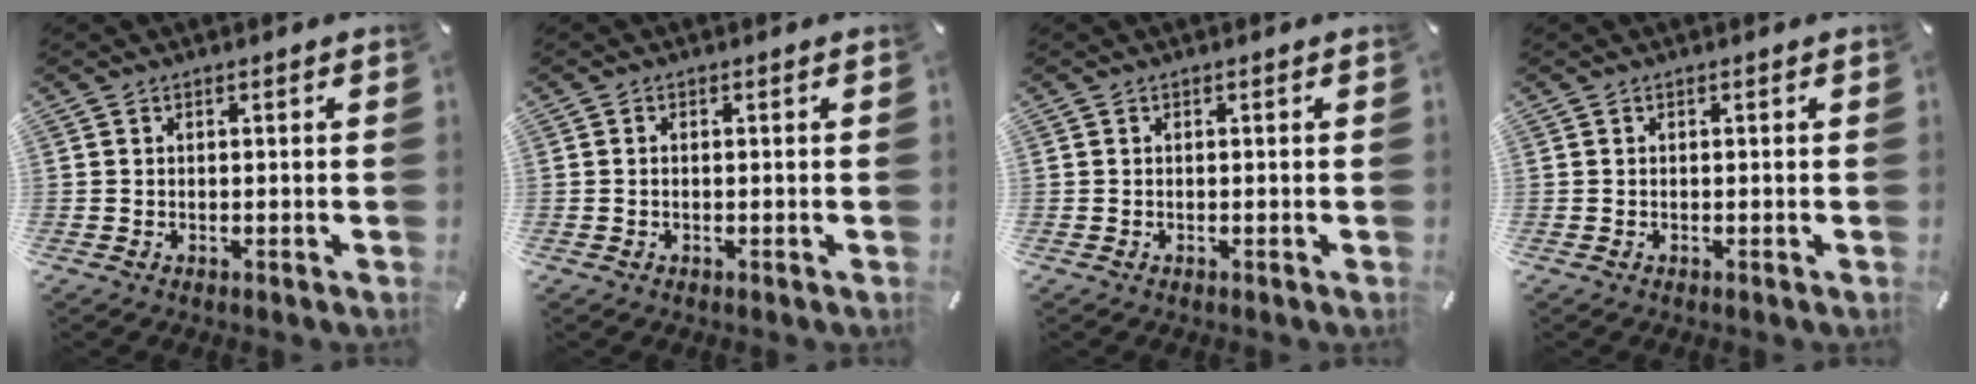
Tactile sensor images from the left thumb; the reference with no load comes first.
{"total": 0.7, "force": [-0.1, 0.4, 0.6], "torque": [-0.013, 0.001, -0.004]}
{"total": 0.0}
{"total": 0.0}